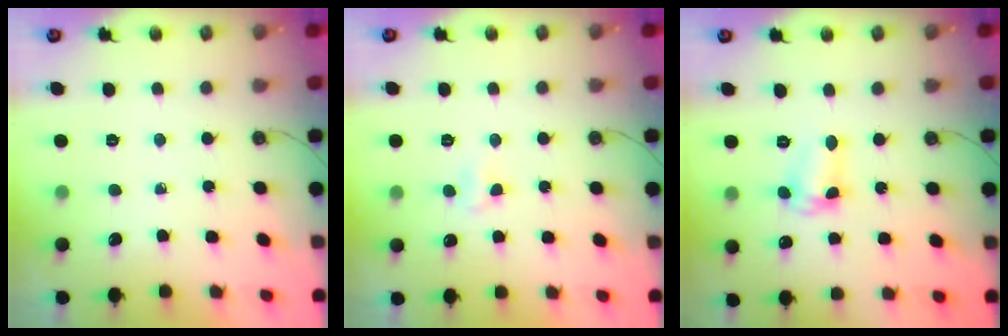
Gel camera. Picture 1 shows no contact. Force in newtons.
{"total": 2.9, "press": 2.7, "slide": 0.9}
{"total": 7.1, "press": 7.0, "slide": 0.5}